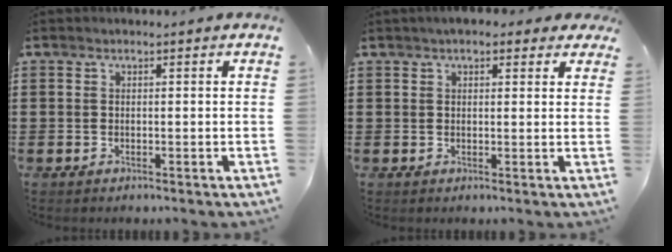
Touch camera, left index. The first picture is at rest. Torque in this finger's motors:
{"motor_torque": [2.14, 0.00, 0.37, -0.01]}